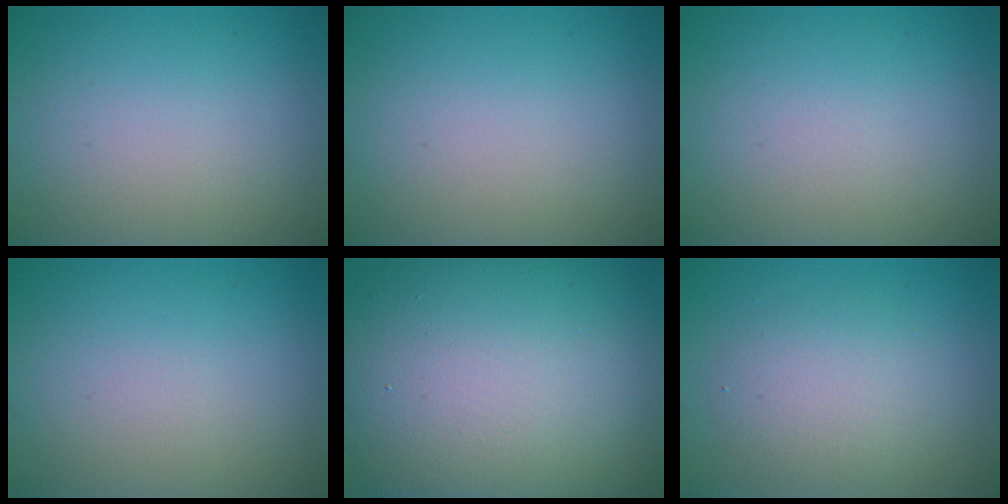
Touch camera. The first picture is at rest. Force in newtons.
{"total": 0.0}
{"total": 0.0}
{"total": 0.0}
{"total": 16.8, "press": 16.7, "slide": 1.1}
{"total": 3.4, "press": 3.4, "slide": 0.2}